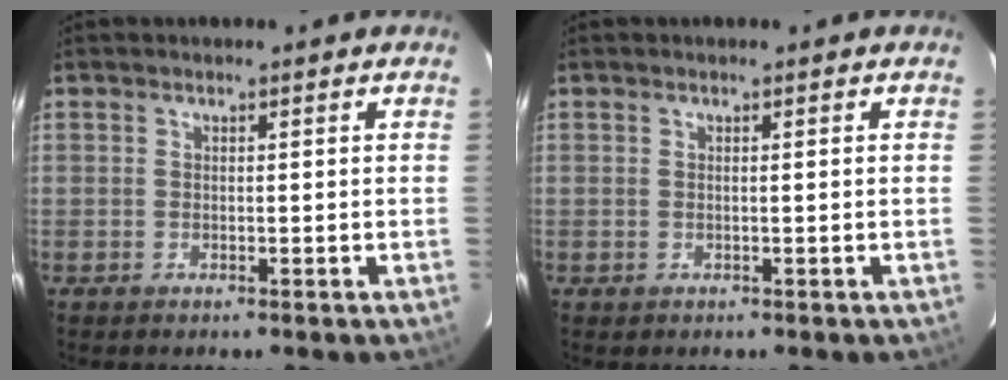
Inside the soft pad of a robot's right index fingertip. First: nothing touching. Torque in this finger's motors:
{"motor_torque": [-0.04, -0.02, 0.03, 0.01]}